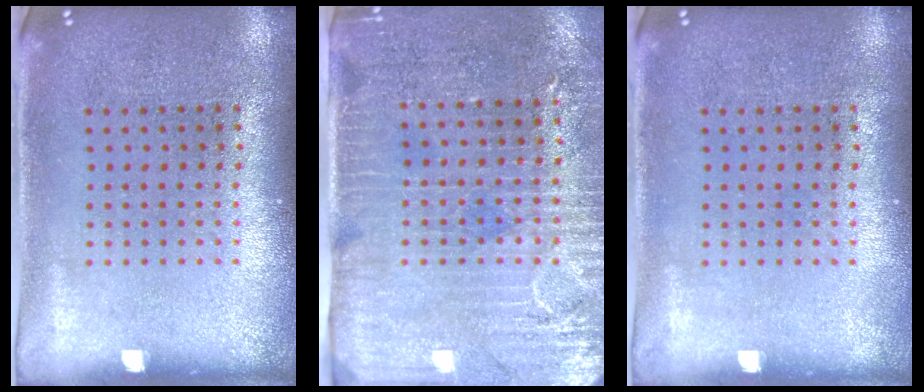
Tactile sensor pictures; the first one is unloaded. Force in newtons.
{"total": 3.3, "press": 2.9, "slide": 1.6}
{"total": 0.0}